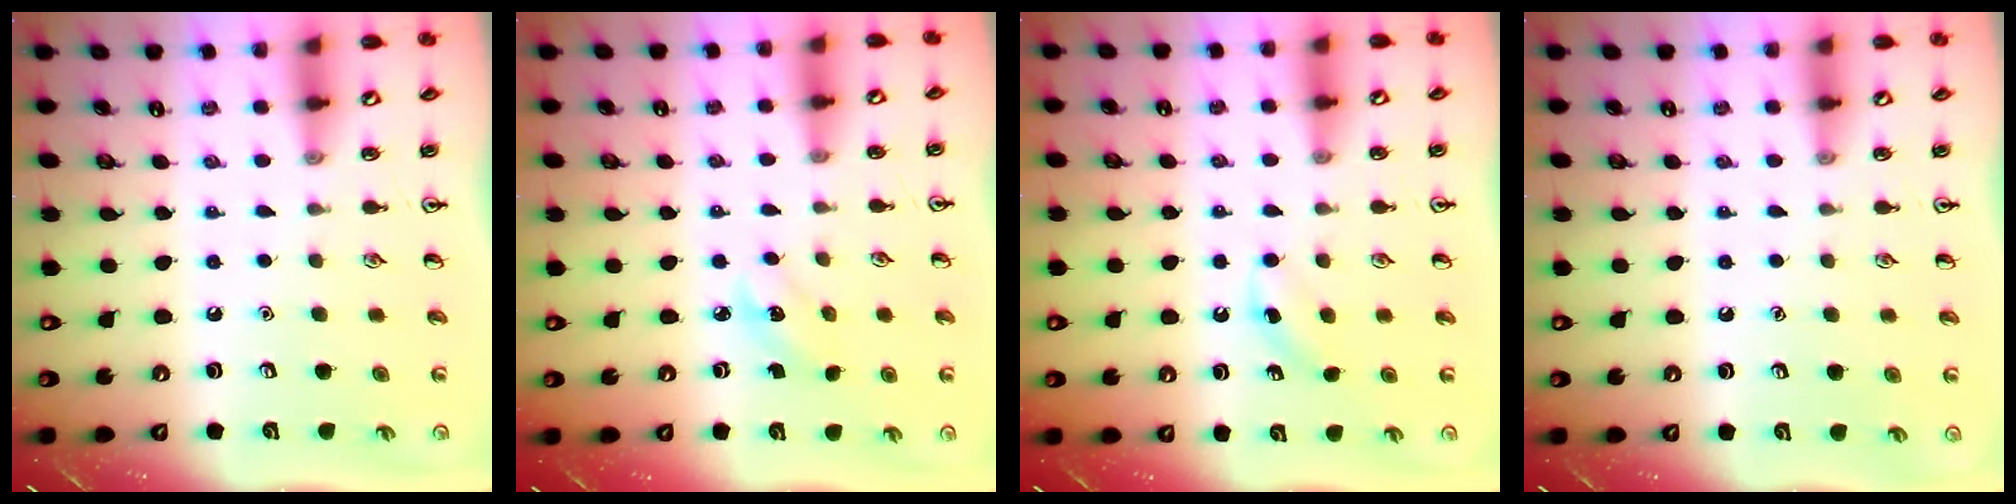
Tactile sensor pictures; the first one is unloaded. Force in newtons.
{"total": 2.4, "press": 2.2, "slide": 0.9}
{"total": 2.6, "press": 2.4, "slide": 0.8}
{"total": 0.0}